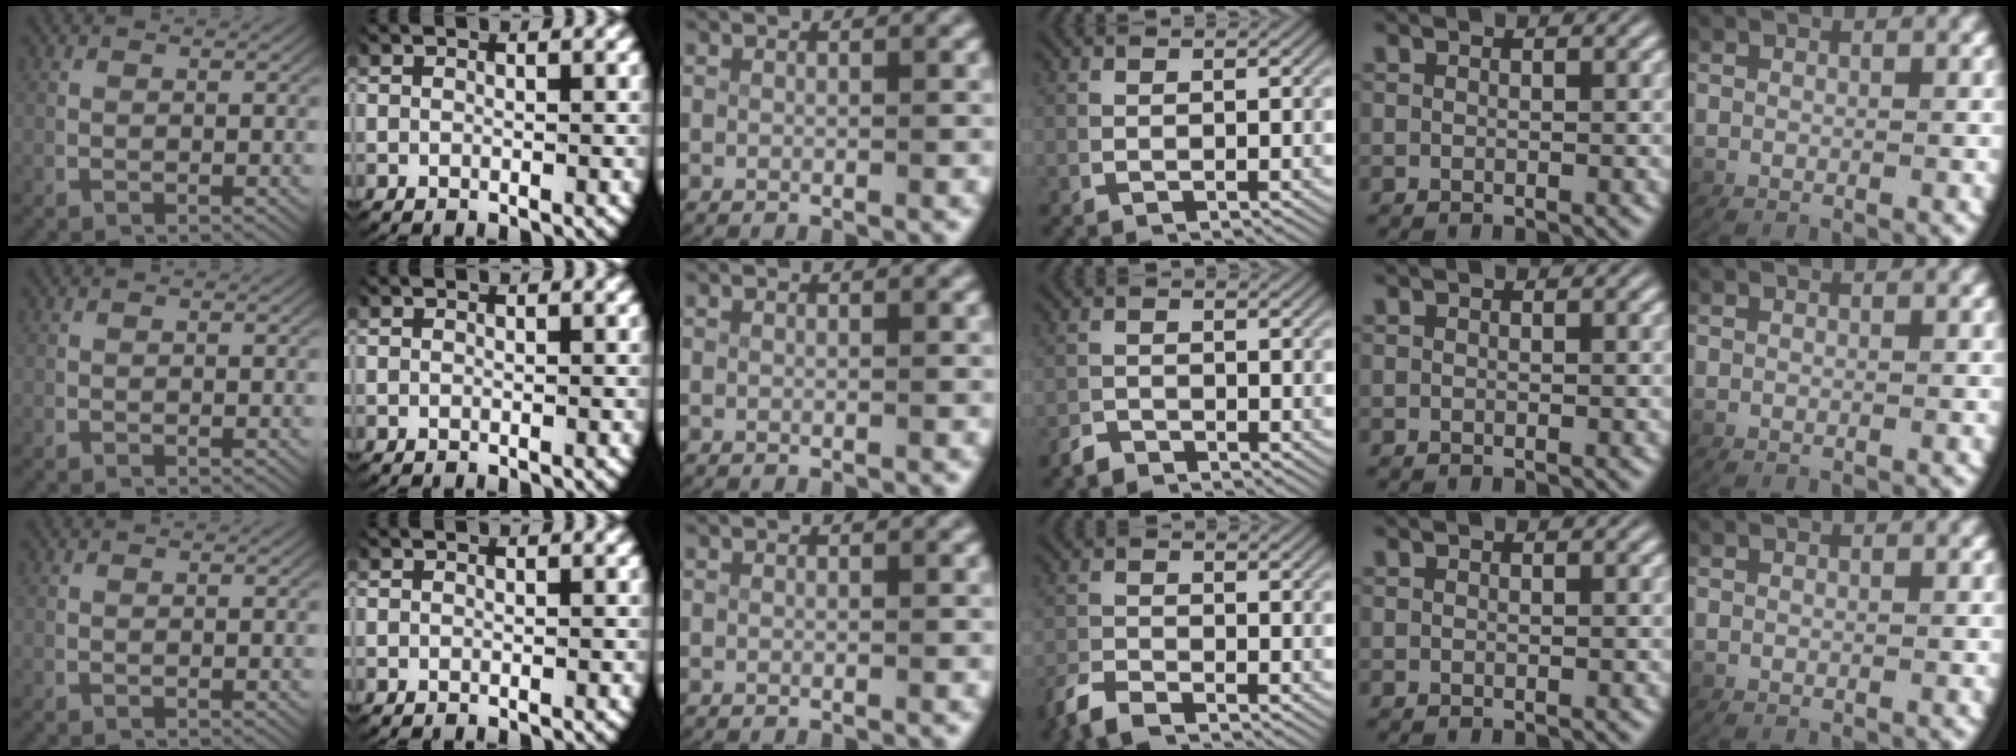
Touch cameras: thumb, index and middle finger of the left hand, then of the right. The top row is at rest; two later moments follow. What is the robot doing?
{"motion": "lift_and_place", "object": "paper"}